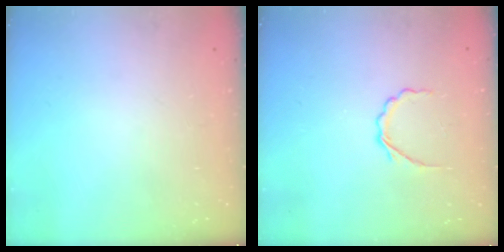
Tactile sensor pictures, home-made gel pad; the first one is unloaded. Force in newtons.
{"total": 3.6, "press": 3.4, "slide": 1.2}